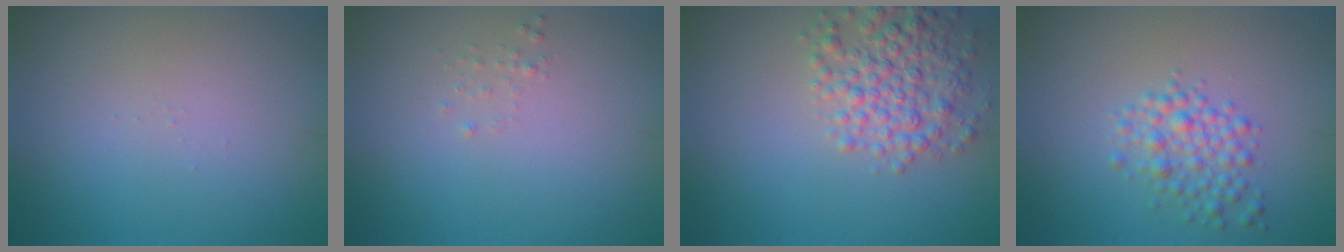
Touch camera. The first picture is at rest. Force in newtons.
{"total": 0.5, "press": 0.5, "slide": 0.1}
{"total": 4.7, "press": 4.7, "slide": 0.1}
{"total": 2.8, "press": 2.8, "slide": 0.1}